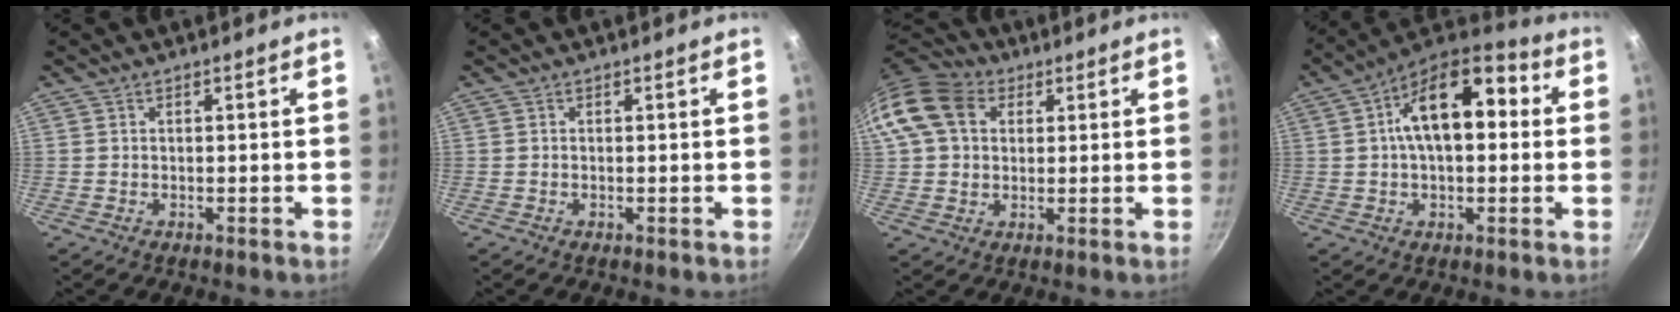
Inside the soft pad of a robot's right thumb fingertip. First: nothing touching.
{"total": 0.0}
{"total": 12.2, "force": [3.4, 9.4, 7.1], "torque": [-0.121, 0.014, 0.046]}
{"total": 16.3, "force": [2.5, 9.3, 13.2], "torque": [-0.179, 0.034, 0.021]}